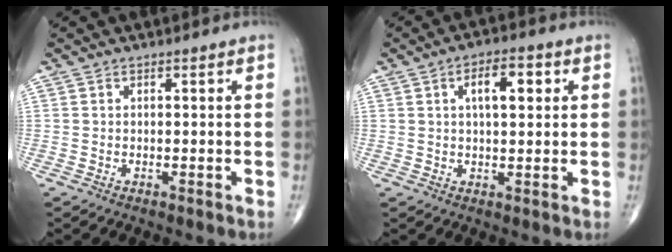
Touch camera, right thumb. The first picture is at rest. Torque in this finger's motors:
{"motor_torque": [0.49, 2.16, 0.95, 0.17, 0.11]}